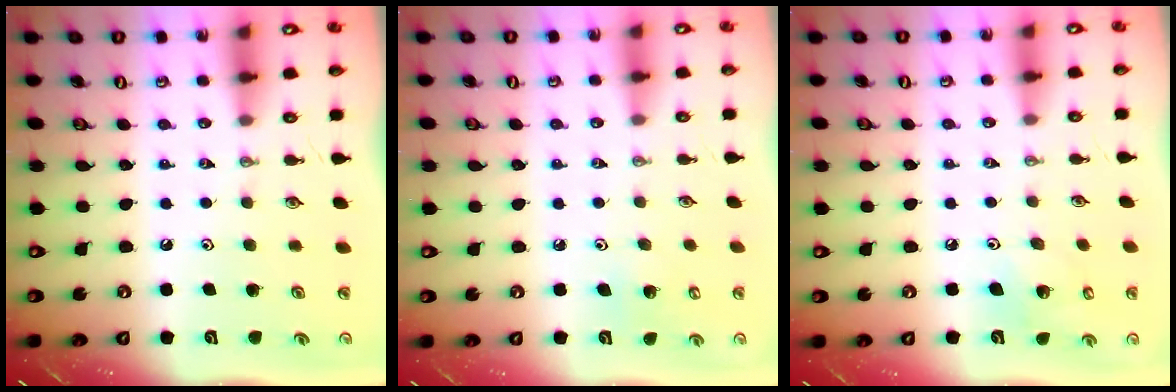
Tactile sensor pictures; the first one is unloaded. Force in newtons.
{"total": 4.4, "press": 4.4, "slide": 0.3}
{"total": 7.2, "press": 7.0, "slide": 1.8}